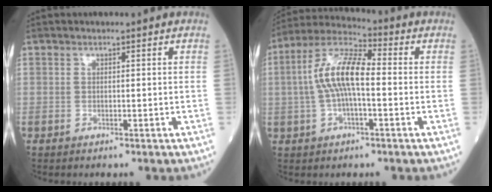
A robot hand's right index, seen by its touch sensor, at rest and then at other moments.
{"total": 10.3, "force": [-0.2, 3.0, 9.8], "torque": [-0.208, 0.023, -0.010]}